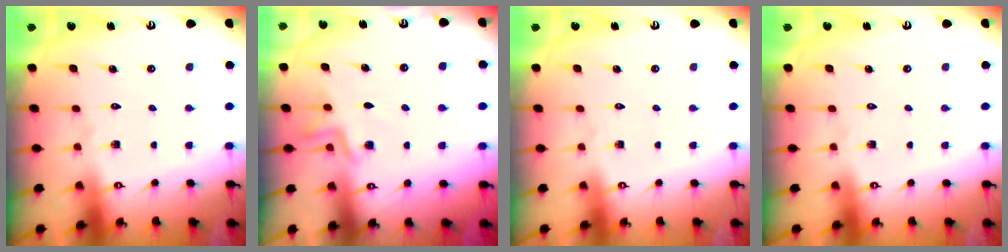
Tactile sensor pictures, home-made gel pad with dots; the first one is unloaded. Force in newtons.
{"total": 6.5, "press": 6.2, "slide": 1.8}
{"total": 0.0}
{"total": 0.0}